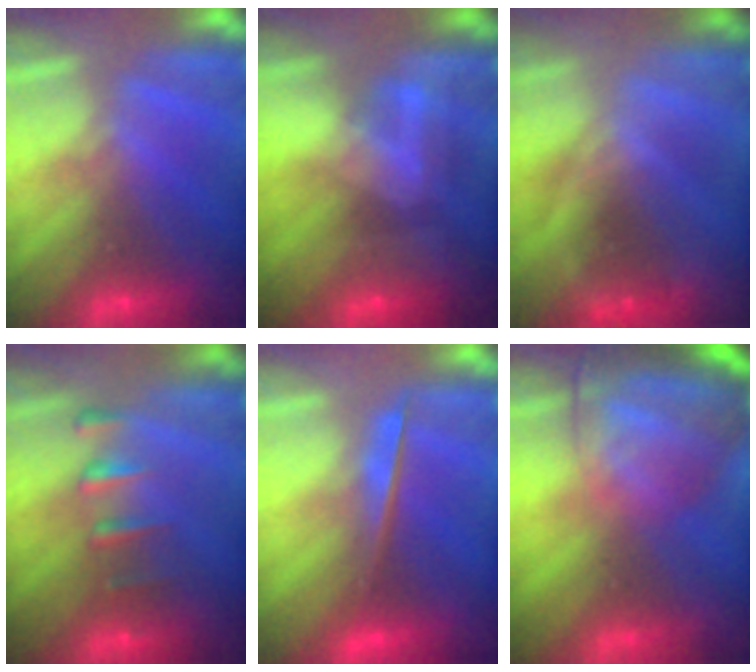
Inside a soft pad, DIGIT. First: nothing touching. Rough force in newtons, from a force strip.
{"total": 4.8}
{"total": 2.1}
{"total": 2.4}
{"total": 4.7}
{"total": 7.2}